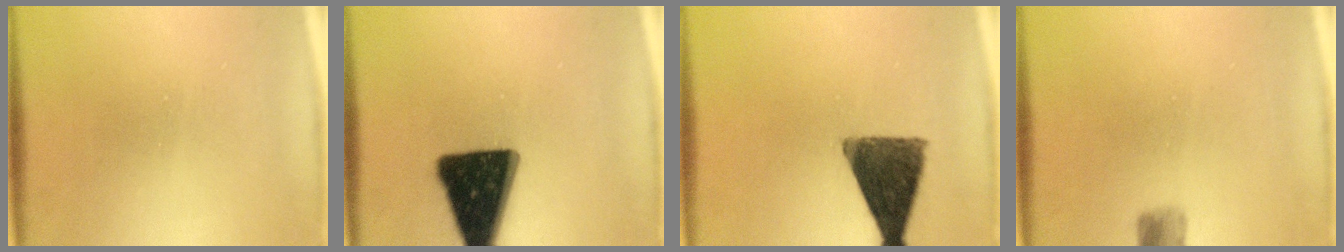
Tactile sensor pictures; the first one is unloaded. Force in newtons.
{"total": 18.0}
{"total": 11.9}
{"total": 2.4}